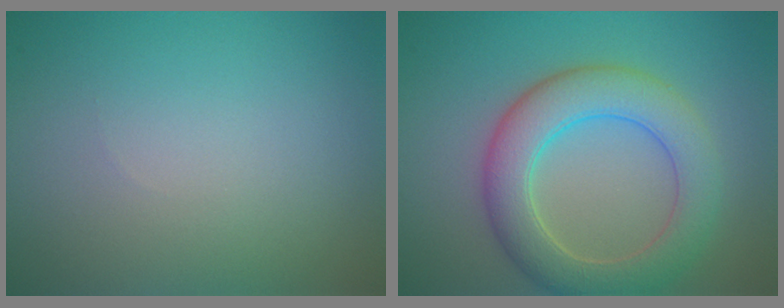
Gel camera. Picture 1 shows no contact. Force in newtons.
{"total": 6.3, "press": 6.3, "slide": 0.2}